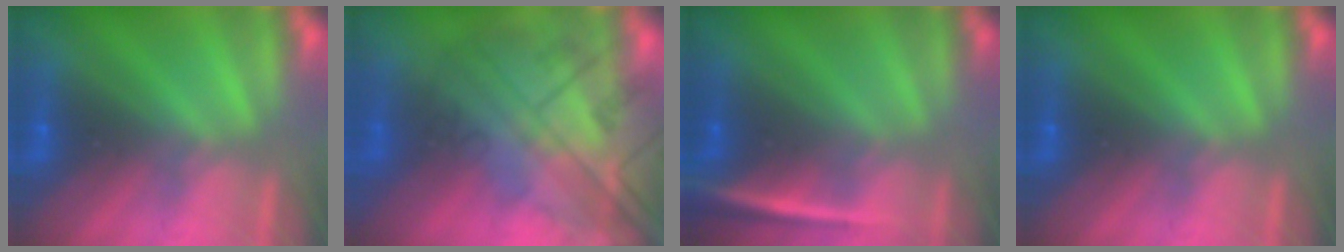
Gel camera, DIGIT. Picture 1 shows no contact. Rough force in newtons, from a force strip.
{"total": 10.8}
{"total": 2.4}
{"total": 0.0}